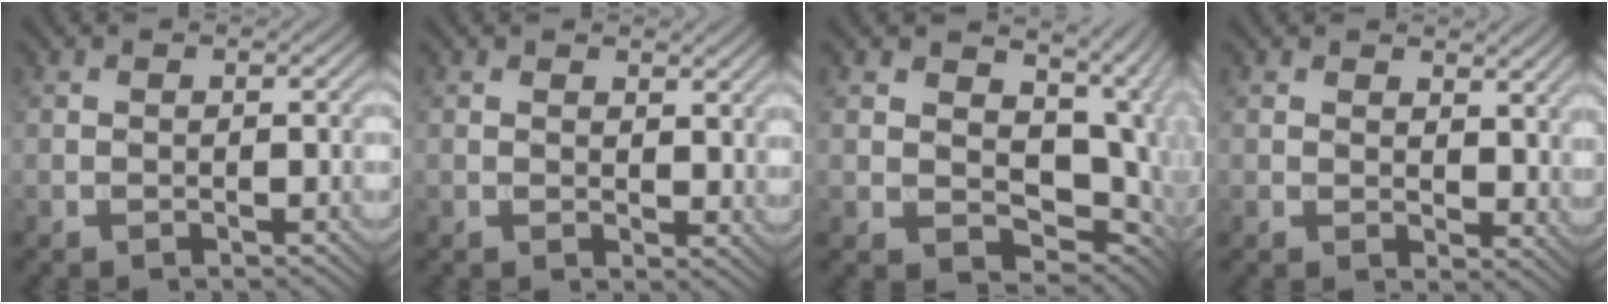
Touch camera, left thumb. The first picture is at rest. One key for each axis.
{"total": 2.5, "fx": 1.6, "fy": 1.5, "fz": 1.3, "tx": -0.022, "ty": -0.003, "tz": 0.030}
{"total": 13.1, "fx": 0.4, "fy": 8.7, "fz": 9.8, "tx": -0.132, "ty": -0.022, "tz": 0.020}
{"total": 4.2, "fx": 2.6, "fy": 2.6, "fz": 2.1, "tx": -0.043, "ty": -0.006, "tz": 0.047}